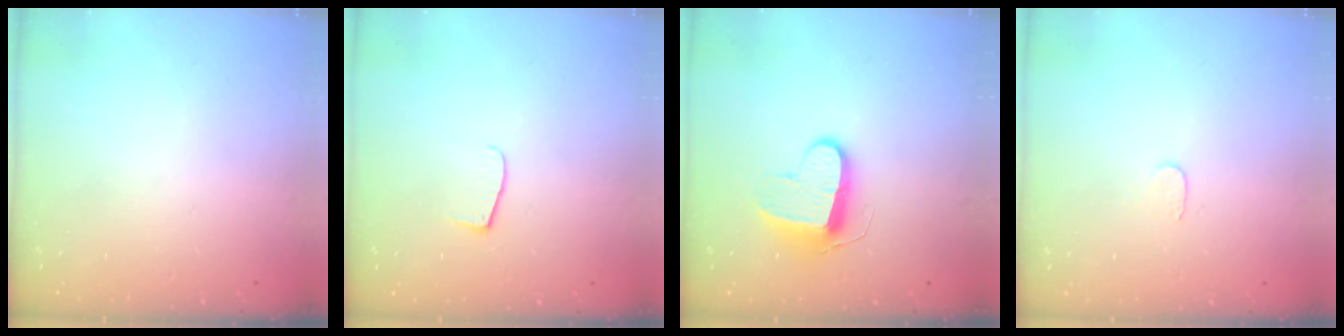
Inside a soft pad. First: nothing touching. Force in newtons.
{"total": 6.3, "press": 6.2, "slide": 0.8}
{"total": 9.6, "press": 9.6, "slide": 0.2}
{"total": 3.0, "press": 3.0, "slide": 0.3}